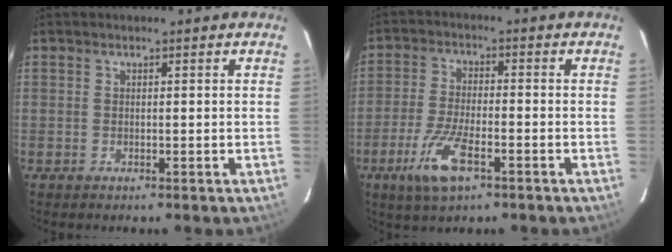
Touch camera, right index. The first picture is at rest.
{"total": 9.3, "force": [-4.7, 3.0, 7.4], "torque": [-0.165, -0.013, -0.089]}